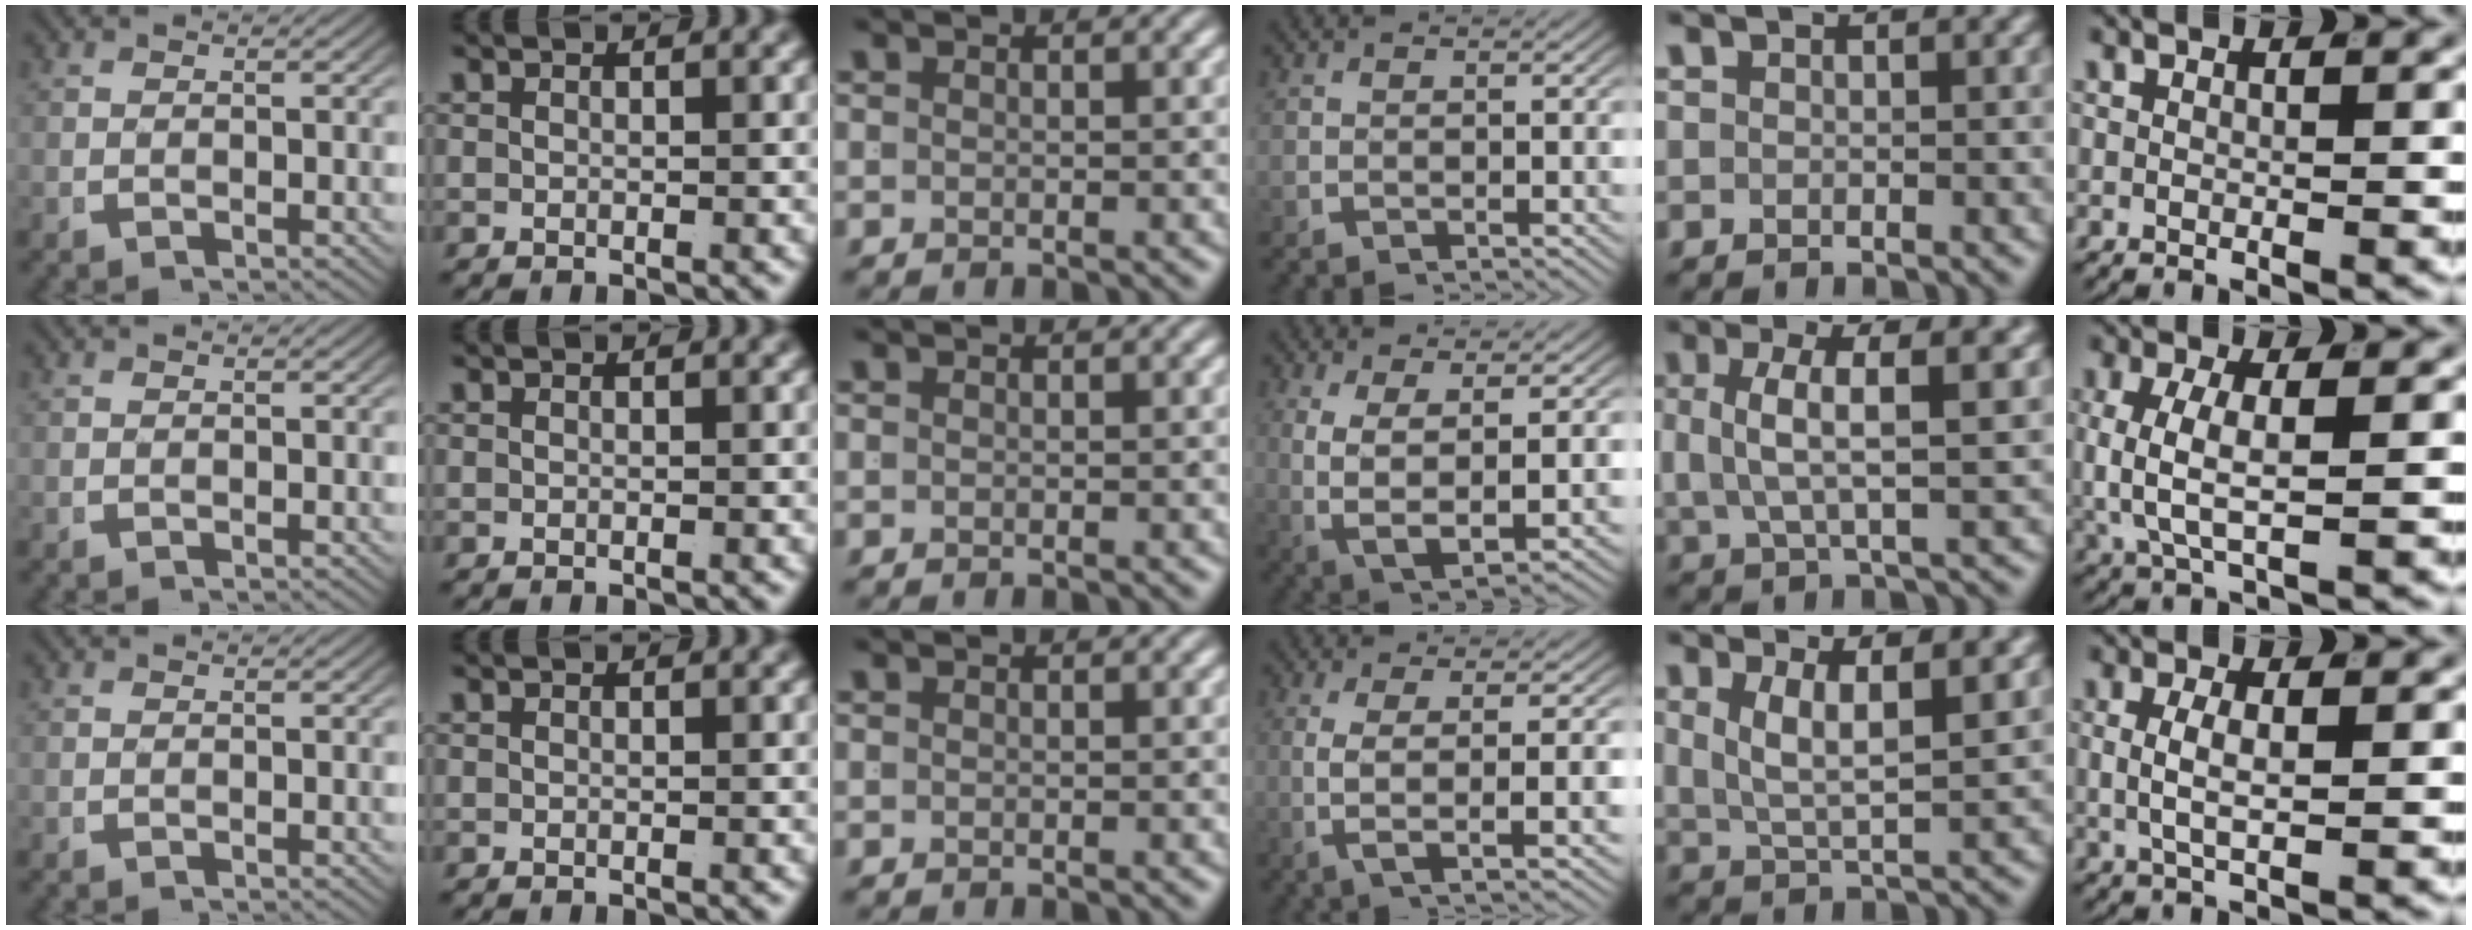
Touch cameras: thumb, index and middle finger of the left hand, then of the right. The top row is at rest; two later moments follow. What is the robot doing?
{"motion": "lift_and_place", "object": "jacket"}